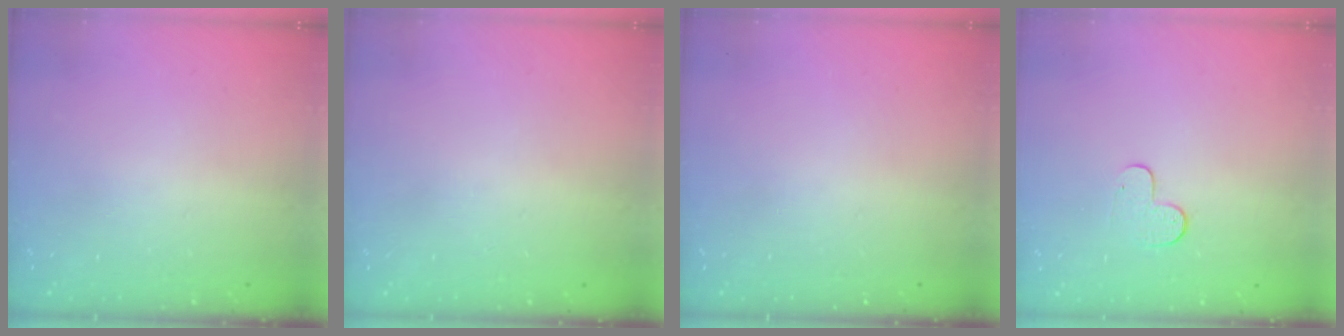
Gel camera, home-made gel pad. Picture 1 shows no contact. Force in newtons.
{"total": 0.6, "press": 0.6, "slide": 0.2}
{"total": 0.0}
{"total": 5.5, "press": 5.5, "slide": 0.6}